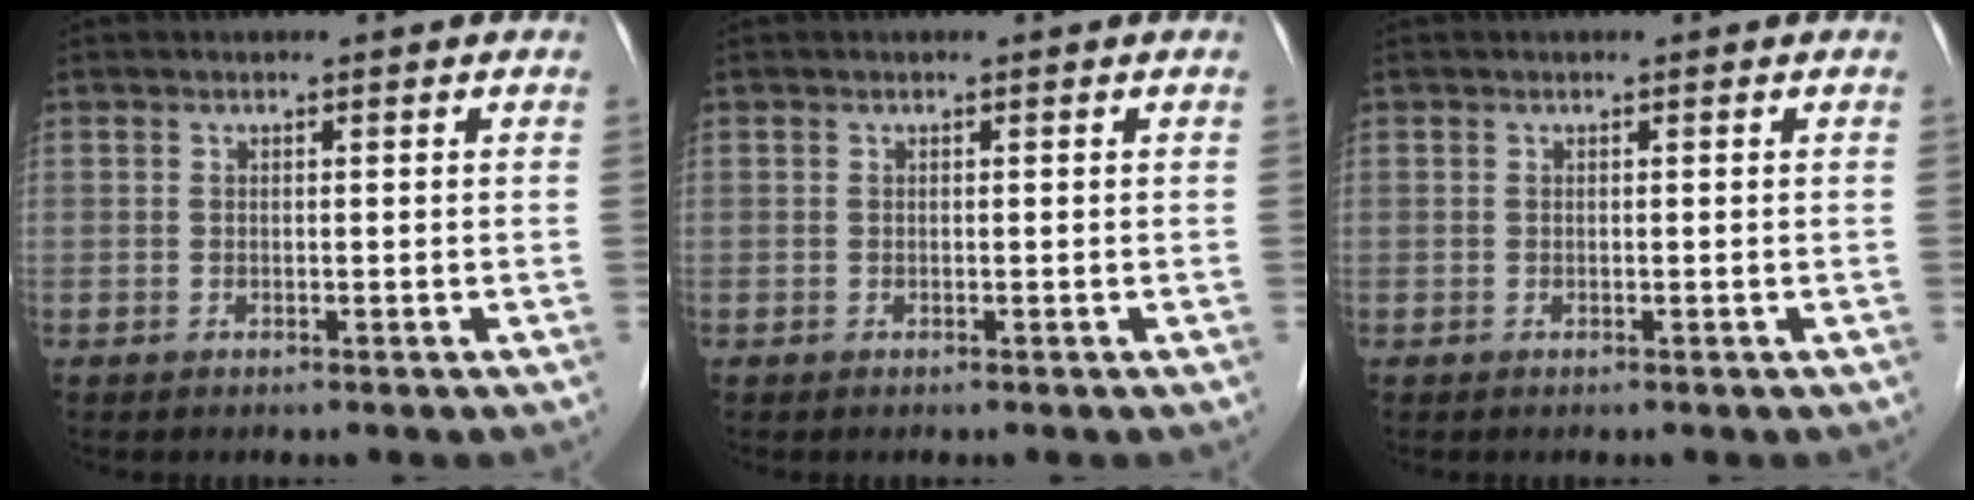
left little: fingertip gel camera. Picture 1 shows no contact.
{"total": 0.0}
{"total": 0.0}